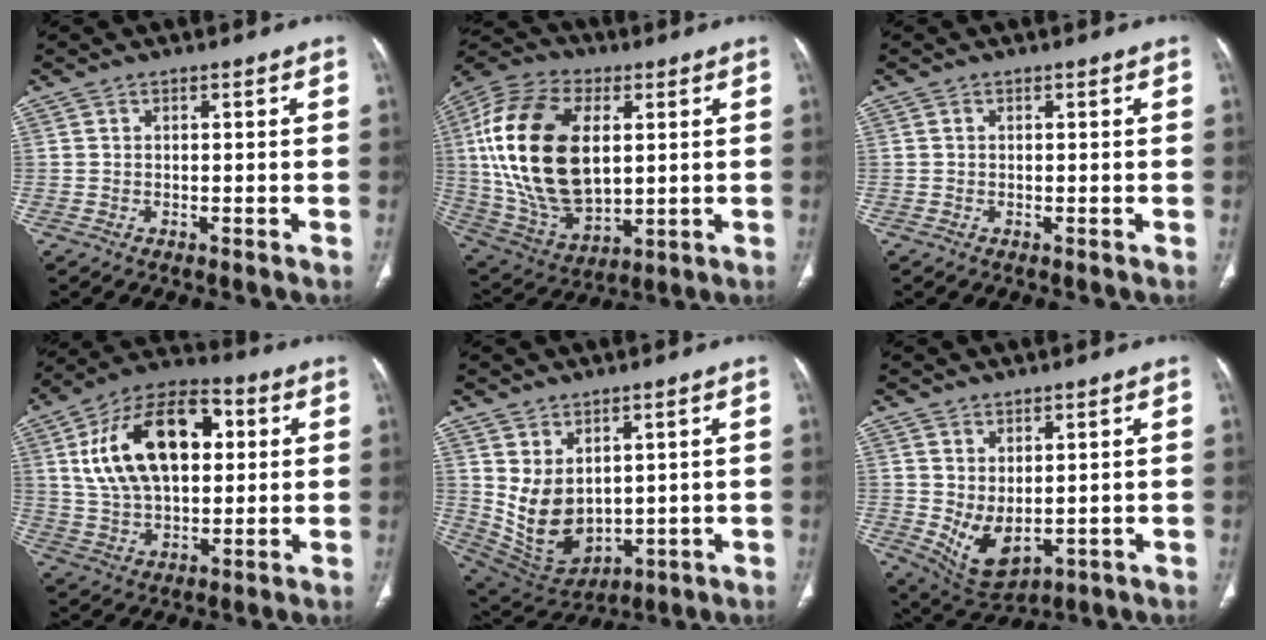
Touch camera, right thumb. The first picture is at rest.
{"total": 25.2, "force": [4.0, 14.6, 20.1], "torque": [-0.392, -0.014, 0.077]}
{"total": 0.0}
{"total": 21.2, "force": [5.0, 12.3, 16.5], "torque": [-0.262, 0.011, 0.085]}
{"total": 11.0, "force": [2.5, 7.3, 7.7], "torque": [-0.122, -0.021, 0.084]}
{"total": 7.6, "force": [0.5, 4.2, 6.2], "torque": [-0.099, -0.017, 0.036]}